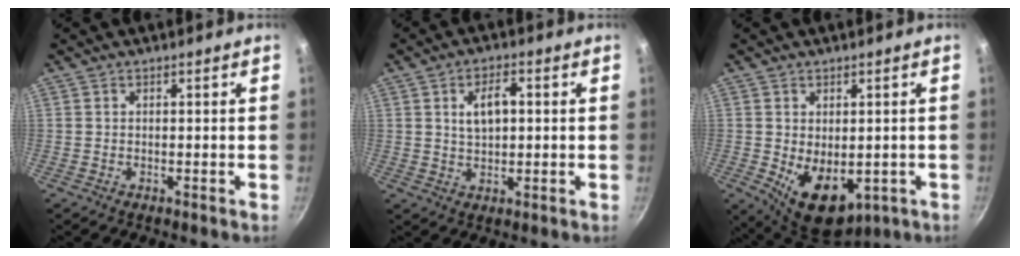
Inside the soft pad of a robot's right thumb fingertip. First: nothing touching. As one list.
[{"total": 6.1, "force": [1.1, 3.4, 5.0], "torque": [-0.072, 0.009, 0.021]}, {"total": 11.0, "force": [-1.9, 7.1, 8.1], "torque": [-0.104, -0.018, -0.005]}]